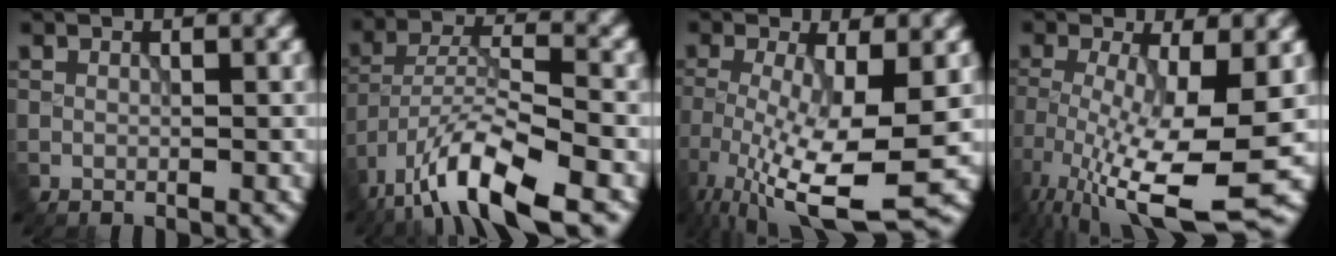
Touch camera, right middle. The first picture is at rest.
{"total": 10.2, "force": [-7.0, 2.7, 6.9], "torque": [-0.117, 0.005, -0.133]}
{"total": 9.1, "force": [-3.6, 2.1, 8.1], "torque": [-0.166, -0.025, -0.060]}
{"total": 10.5, "force": [-4.2, 2.3, 9.4], "torque": [-0.185, -0.025, -0.067]}